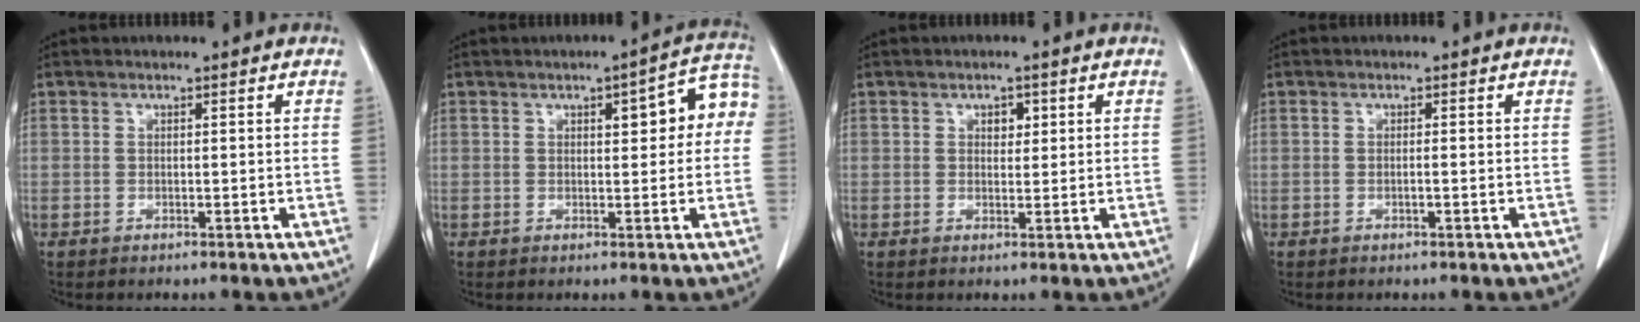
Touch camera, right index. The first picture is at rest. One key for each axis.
{"total": 7.5, "fx": 1.6, "fy": 2.4, "fz": 6.9, "tx": -0.078, "ty": 0.031, "tz": 0.014}
{"total": 1.8, "fx": 0.7, "fy": 1.2, "fz": 1.2, "tx": -0.014, "ty": 0.000, "tz": 0.010}
{"total": 0.7, "fx": -0.2, "fy": 0.0, "fz": 0.6, "tx": -0.014, "ty": 0.000, "tz": -0.002}